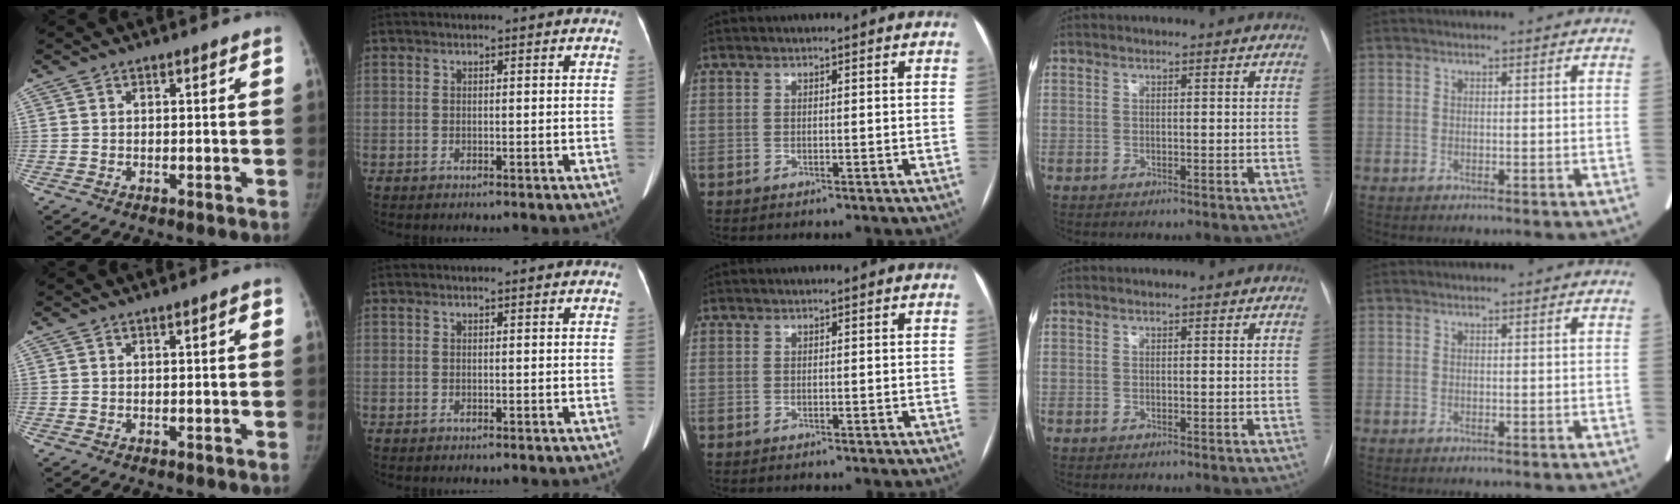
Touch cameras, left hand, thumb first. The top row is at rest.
{"thumb": {"total": 1.0, "force": [0.1, 0.2, 1.0], "torque": [-0.015, 0.003, -0.001]}}